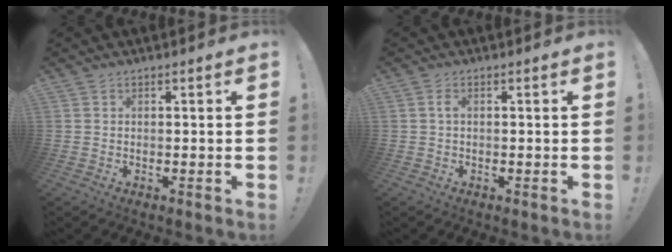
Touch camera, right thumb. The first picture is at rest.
{"total": 1.1, "force": [0.0, 0.3, 1.1], "torque": [-0.023, 0.004, 0.000]}